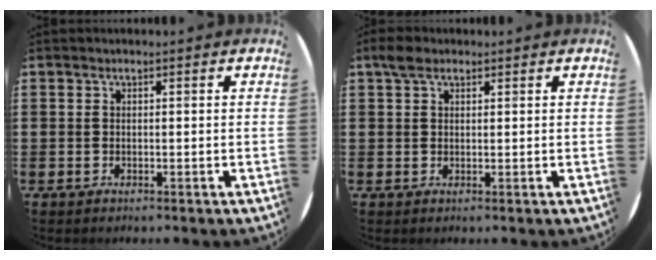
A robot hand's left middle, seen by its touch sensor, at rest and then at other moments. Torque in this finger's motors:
{"motor_torque": [0.75, -0.49, 0.00, 0.03]}